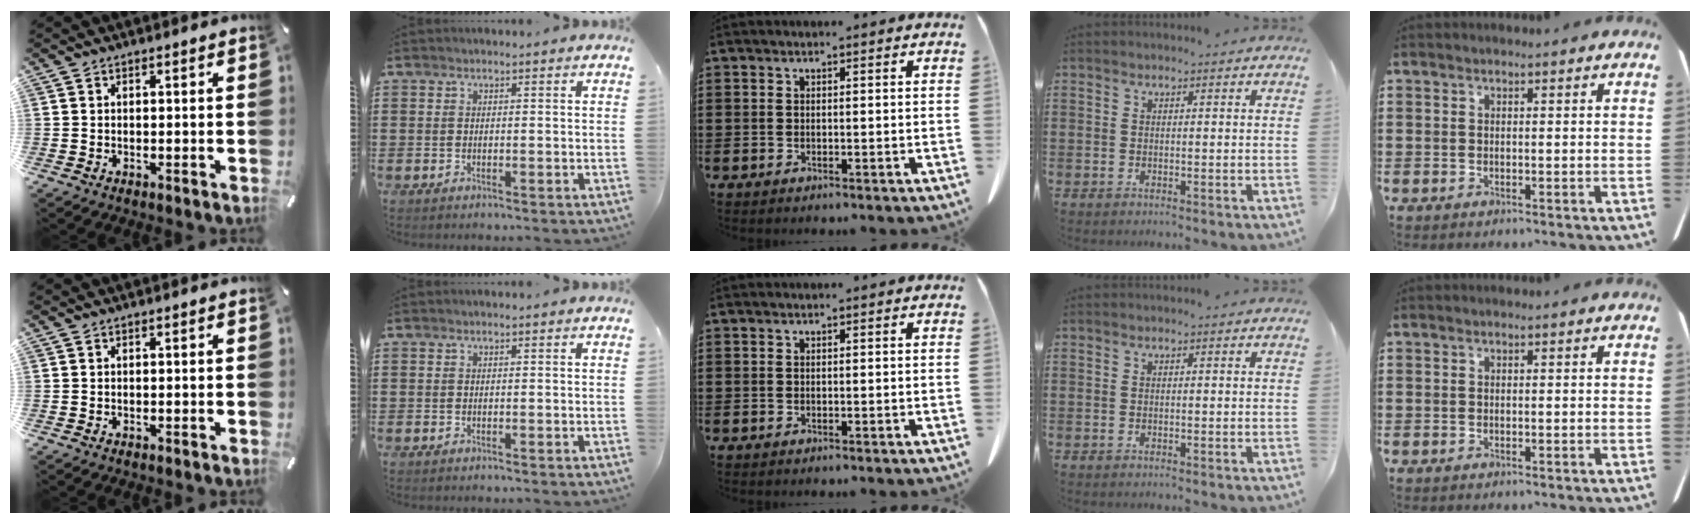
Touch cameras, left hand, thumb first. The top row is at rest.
{}